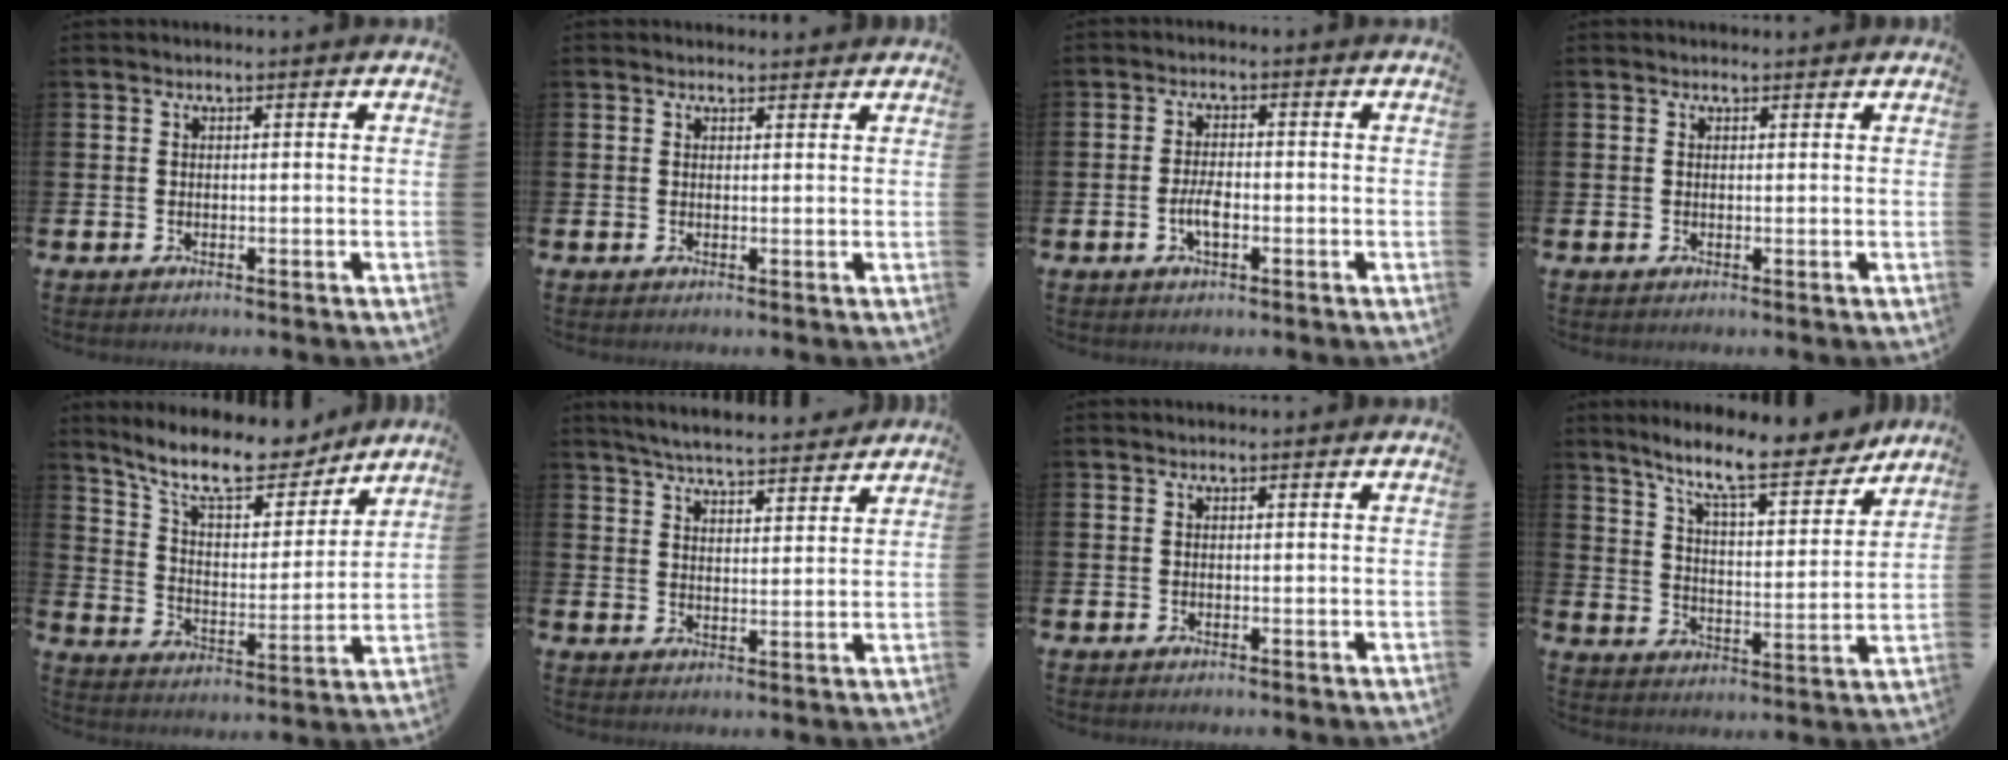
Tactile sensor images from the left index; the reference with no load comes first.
{"total": 1.1, "force": [1.0, 0.4, 0.1], "torque": [0.006, 0.002, 0.016]}
{"total": 3.2, "force": [-0.9, 1.2, 2.8], "torque": [-0.049, 0.002, -0.016]}
{"total": 0.6, "force": [0.5, 0.2, 0.1], "torque": [0.007, -0.002, 0.007]}
{"total": 12.1, "force": [10.6, 3.3, 4.9], "torque": [-0.127, -0.065, 0.187]}
{"total": 5.9, "force": [5.8, 0.4, 1.2], "torque": [-0.037, -0.035, 0.101]}
{"total": 0.0}
{"total": 11.3, "force": [9.7, 2.1, 5.4], "torque": [-0.117, -0.059, 0.162]}